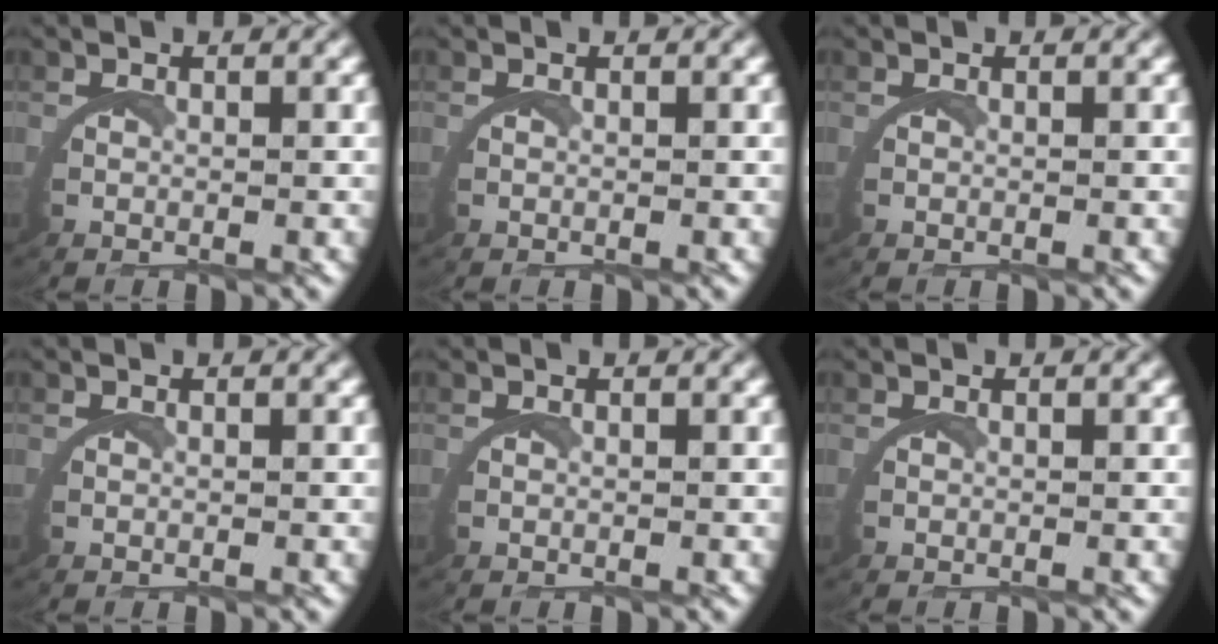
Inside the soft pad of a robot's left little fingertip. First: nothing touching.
{"total": 0.0}
{"total": 0.0}
{"total": 0.0}
{"total": 0.0}
{"total": 0.0}